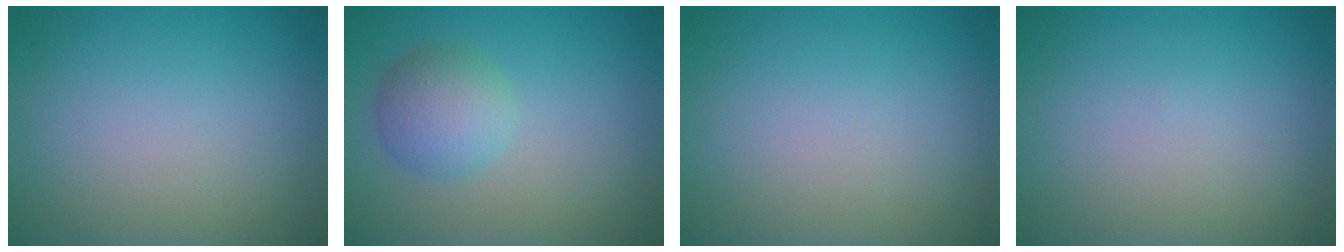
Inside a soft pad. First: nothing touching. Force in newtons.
{"total": 3.5, "press": 3.4, "slide": 0.2}
{"total": 0.0}
{"total": 0.0}